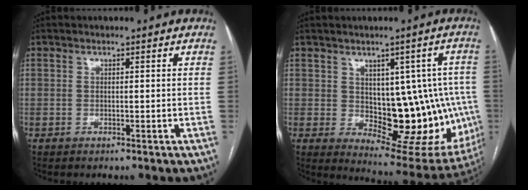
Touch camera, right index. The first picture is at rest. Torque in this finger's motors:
{"motor_torque": [0.93, 0.57, 0.31, 0.08]}